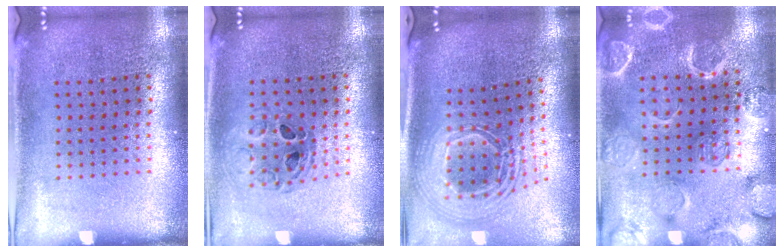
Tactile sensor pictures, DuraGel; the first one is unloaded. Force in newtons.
{"total": 0.5, "press": 0.4, "slide": 0.2}
{"total": 2.5, "press": 1.8, "slide": 1.7}
{"total": 2.5, "press": 2.5, "slide": 0.1}